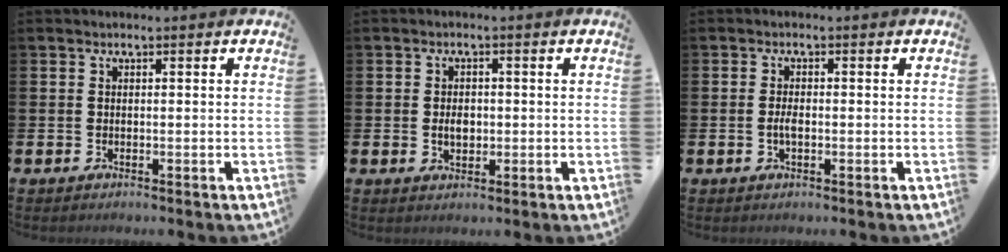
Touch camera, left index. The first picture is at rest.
{"total": 2.6, "force": [-0.1, 1.8, 1.9], "torque": [-0.013, -0.003, -0.008]}
{"total": 1.9, "force": [-0.4, 0.7, 1.7], "torque": [-0.031, 0.000, -0.008]}